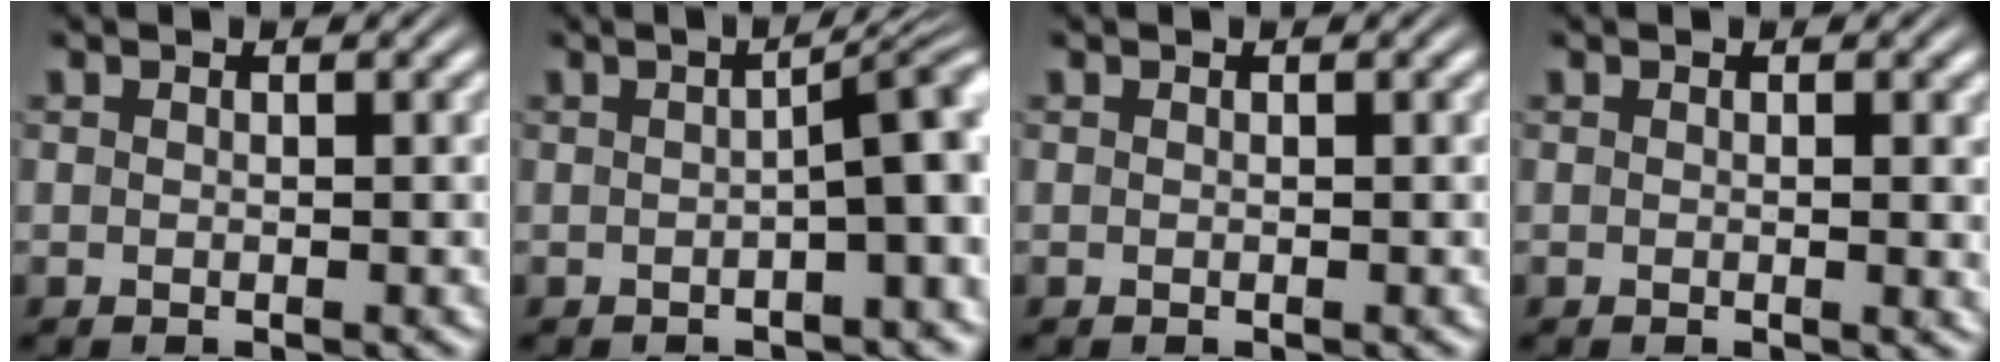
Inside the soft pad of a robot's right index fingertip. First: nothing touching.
{"total": 4.5, "force": [-0.7, 1.4, 4.2], "torque": [-0.035, 0.017, -0.017]}
{"total": 0.0}
{"total": 0.6, "force": [0.2, 0.0, 0.6], "torque": [-0.009, -0.003, 0.000]}